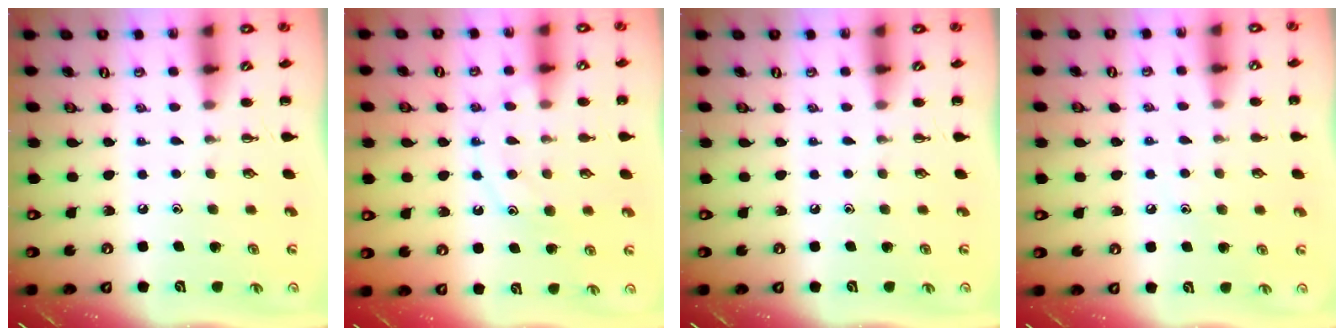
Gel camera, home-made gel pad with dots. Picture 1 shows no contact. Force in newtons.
{"total": 11.9, "press": 11.9, "slide": 0.9}
{"total": 0.0}
{"total": 6.3, "press": 6.0, "slide": 1.8}